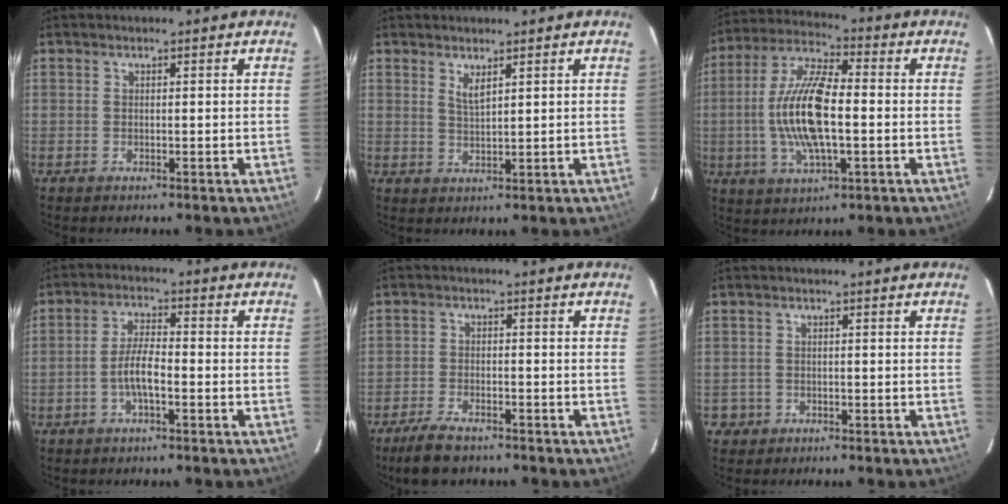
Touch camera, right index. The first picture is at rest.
{"total": 2.5, "force": [1.6, 0.5, 1.8], "torque": [-0.034, -0.005, 0.028]}
{"total": 14.9, "force": [-1.5, 5.1, 14.0], "torque": [-0.286, 0.005, -0.032]}
{"total": 6.1, "force": [-2.4, 1.7, 5.4], "torque": [-0.109, 0.007, -0.044]}
{"total": 6.5, "force": [-5.2, 2.3, 3.2], "torque": [-0.090, -0.009, -0.096]}
{"total": 2.6, "force": [-0.8, 2.5, 0.1], "torque": [-0.004, 0.011, -0.009]}